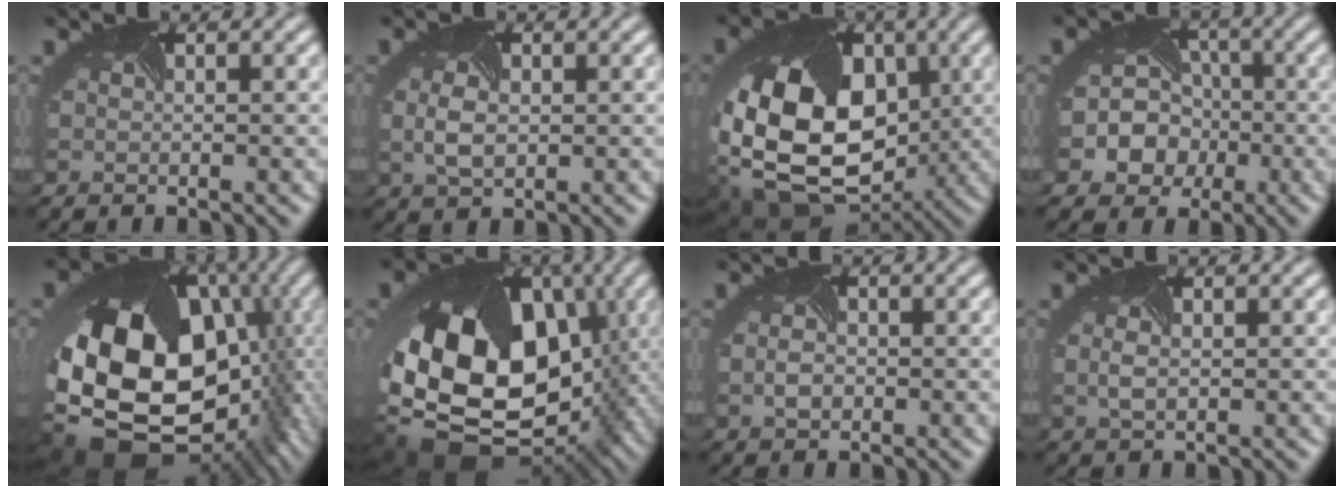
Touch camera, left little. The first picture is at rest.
{"total": 2.3, "force": [-0.1, 1.5, 1.8], "torque": [-0.051, -0.004, -0.001]}
{"total": 19.4, "force": [-1.5, 14.2, 13.1], "torque": [-0.238, -0.055, -0.028]}
{"total": 9.5, "force": [-2.6, 8.4, 3.5], "torque": [-0.067, -0.003, -0.071]}
{"total": 20.1, "force": [-3.6, 14.8, 13.2], "torque": [-0.268, -0.055, -0.035]}
{"total": 19.4, "force": [-1.5, 13.7, 13.7], "torque": [-0.270, -0.052, 0.008]}
{"total": 1.4, "force": [-0.4, 1.0, 0.8], "torque": [-0.023, -0.003, -0.005]}
{"total": 1.3, "force": [0.0, 0.7, 1.0], "torque": [-0.030, -0.006, 0.003]}